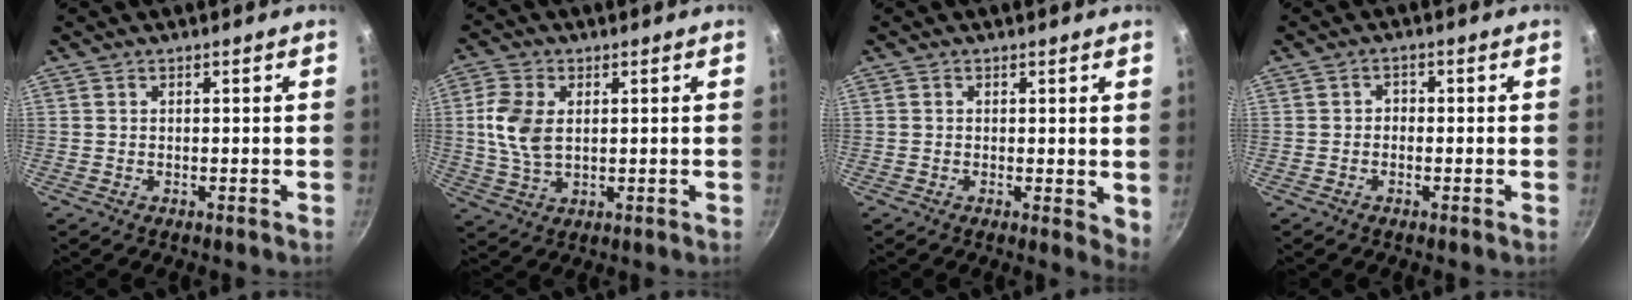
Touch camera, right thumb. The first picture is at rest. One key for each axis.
{"total": 8.1, "fx": 1.2, "fy": 5.1, "fz": 6.2, "tx": -0.127, "ty": -0.001, "tz": 0.023}
{"total": 3.6, "fx": 0.3, "fy": 1.7, "fz": 3.1, "tx": -0.036, "ty": -0.008, "tz": 0.003}
{"total": 1.3, "fx": -0.7, "fy": 1.0, "fz": 0.4, "tx": -0.006, "ty": 0.009, "tz": -0.016}